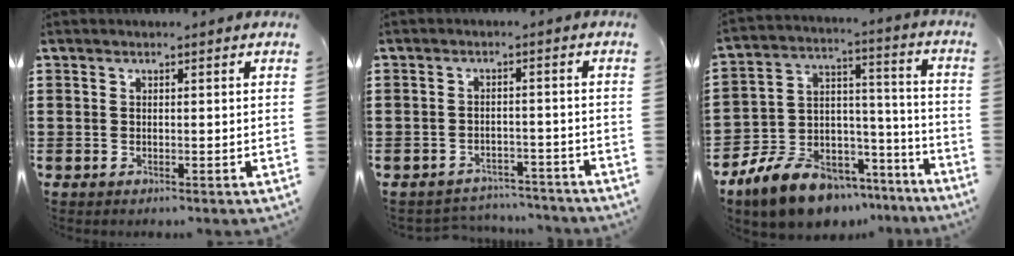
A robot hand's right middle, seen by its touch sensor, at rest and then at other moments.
{"total": 3.1, "force": [-3.0, 0.4, 0.0], "torque": [-0.007, -0.001, -0.065]}
{"total": 11.5, "force": [-9.7, 5.0, 3.7], "torque": [-0.084, 0.034, -0.184]}